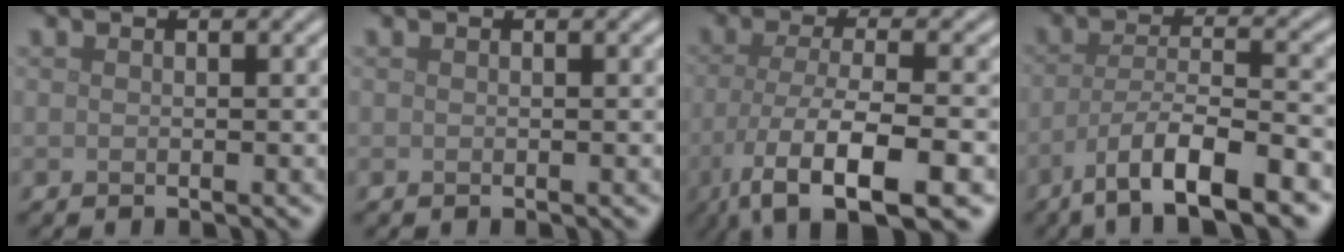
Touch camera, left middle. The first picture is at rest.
{"total": 0.0}
{"total": 9.7, "force": [-5.1, 2.9, 7.8], "torque": [-0.129, -0.016, -0.090]}
{"total": 8.6, "force": [-5.3, 2.1, 6.4], "torque": [-0.106, -0.005, -0.092]}